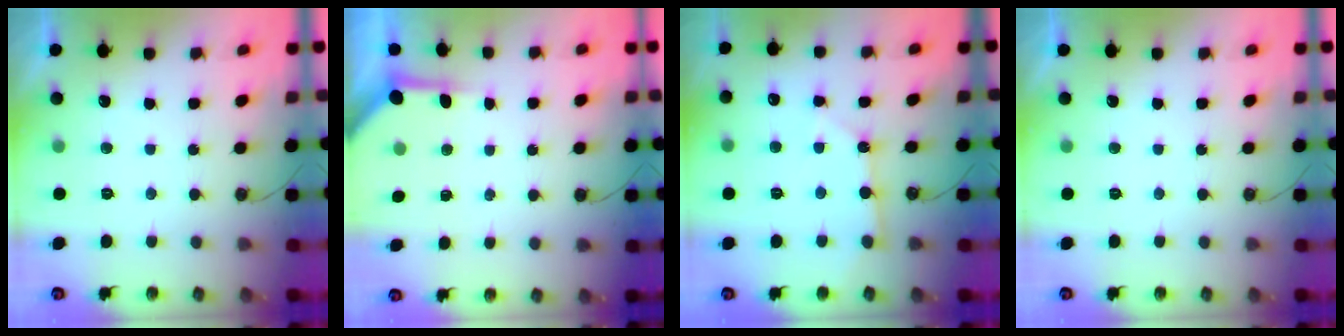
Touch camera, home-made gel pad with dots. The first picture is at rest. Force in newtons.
{"total": 3.9, "press": 3.9, "slide": 0.4}
{"total": 3.8, "press": 3.8, "slide": 0.3}
{"total": 0.0}